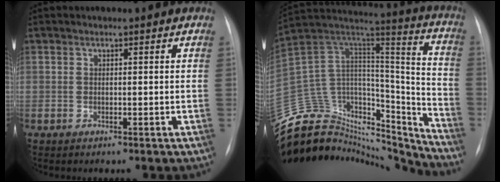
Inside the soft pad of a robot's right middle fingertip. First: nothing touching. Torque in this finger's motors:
{"motor_torque": [-0.43, -0.96, -0.21, -0.12]}